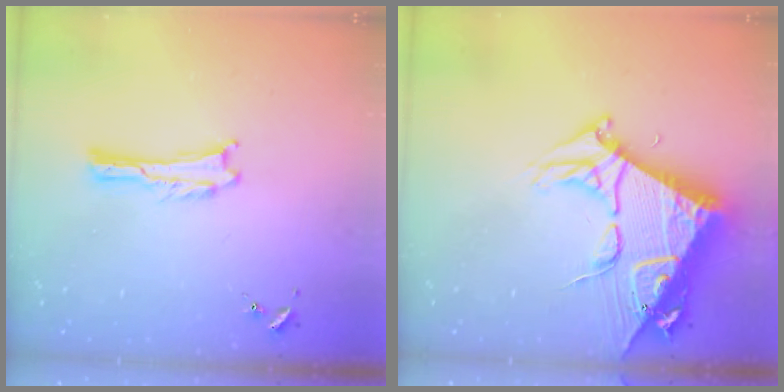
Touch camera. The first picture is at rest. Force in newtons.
{"total": 11.1, "press": 11.1, "slide": 1.3}